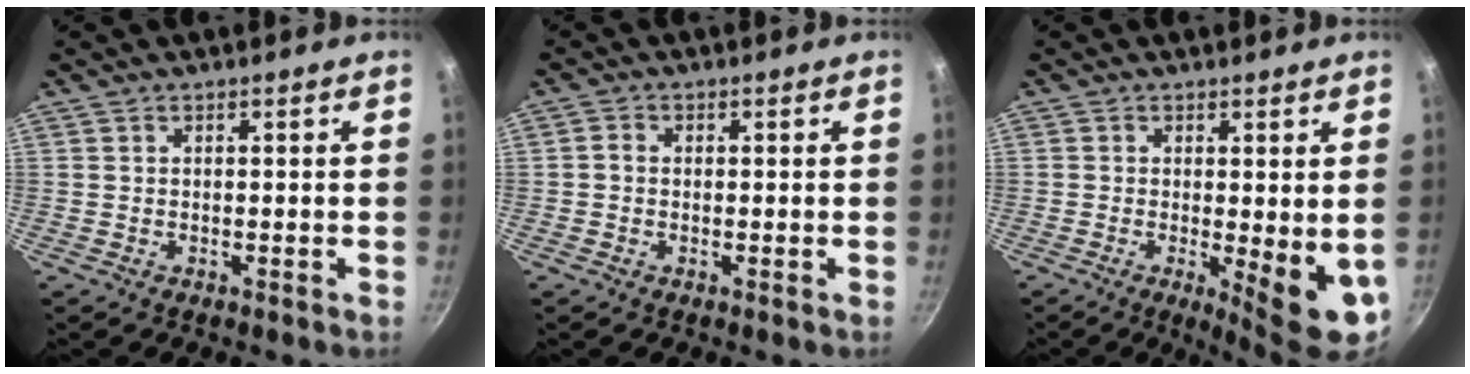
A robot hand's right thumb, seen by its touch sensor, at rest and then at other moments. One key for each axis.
{"total": 1.5, "fx": -0.2, "fy": 1.3, "fz": 0.7, "tx": -0.015, "ty": 0.008, "tz": -0.006}
{"total": 8.5, "fx": -1.1, "fy": 2.3, "fz": 8.1, "tx": -0.098, "ty": -0.013, "tz": -0.007}